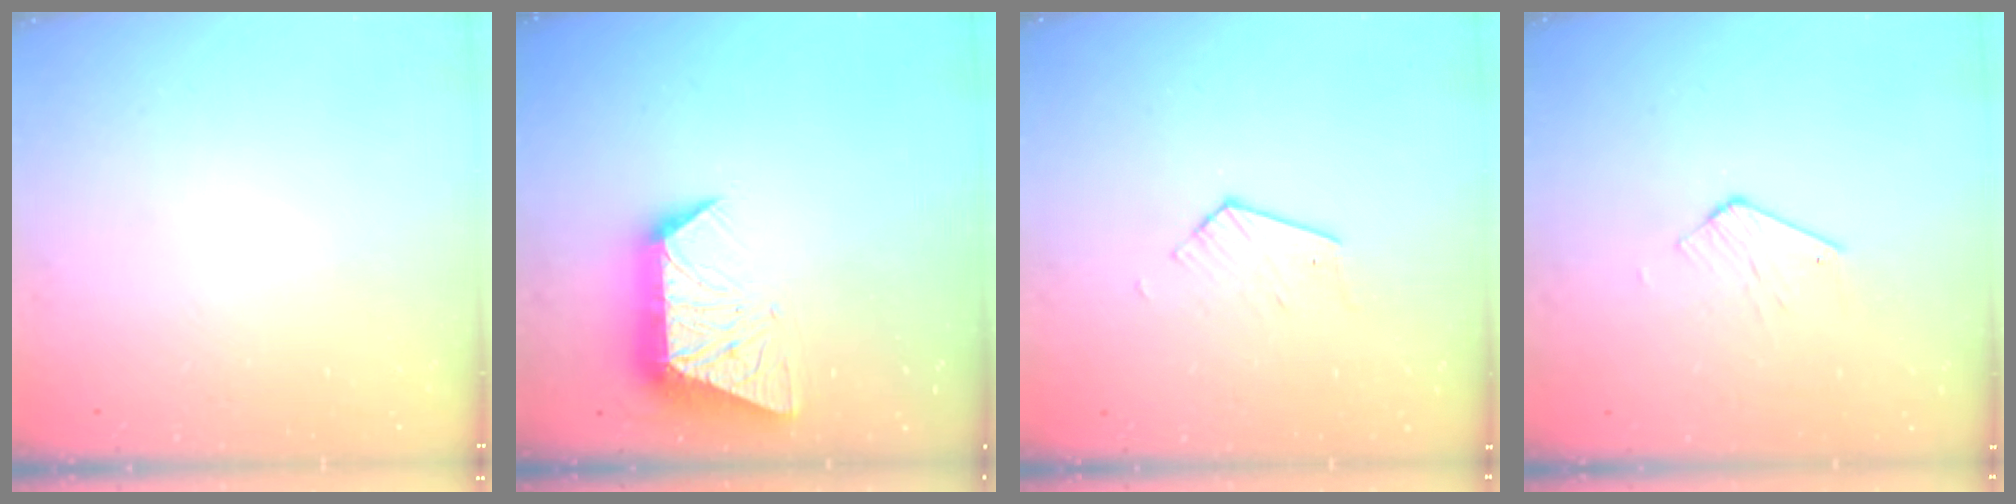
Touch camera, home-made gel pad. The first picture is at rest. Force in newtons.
{"total": 11.4, "press": 11.3, "slide": 0.9}
{"total": 3.9, "press": 3.8, "slide": 0.4}
{"total": 2.6, "press": 2.6, "slide": 0.1}